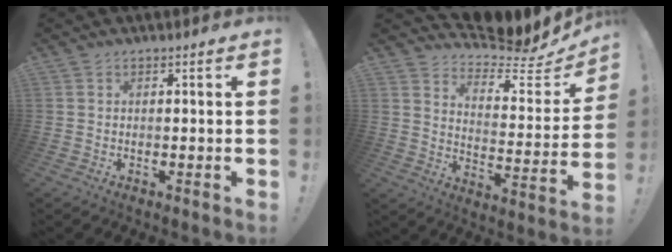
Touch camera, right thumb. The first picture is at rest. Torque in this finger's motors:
{"motor_torque": [-0.66, 0.83, -0.39, 1.99, 0.04]}